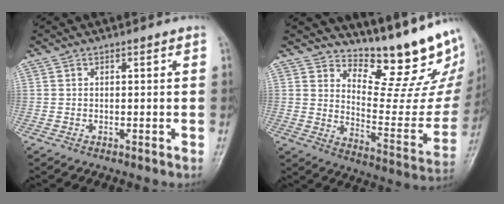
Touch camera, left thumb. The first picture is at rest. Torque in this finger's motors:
{"motor_torque": [0.98, -0.81, -0.42, -0.54, 0.13]}